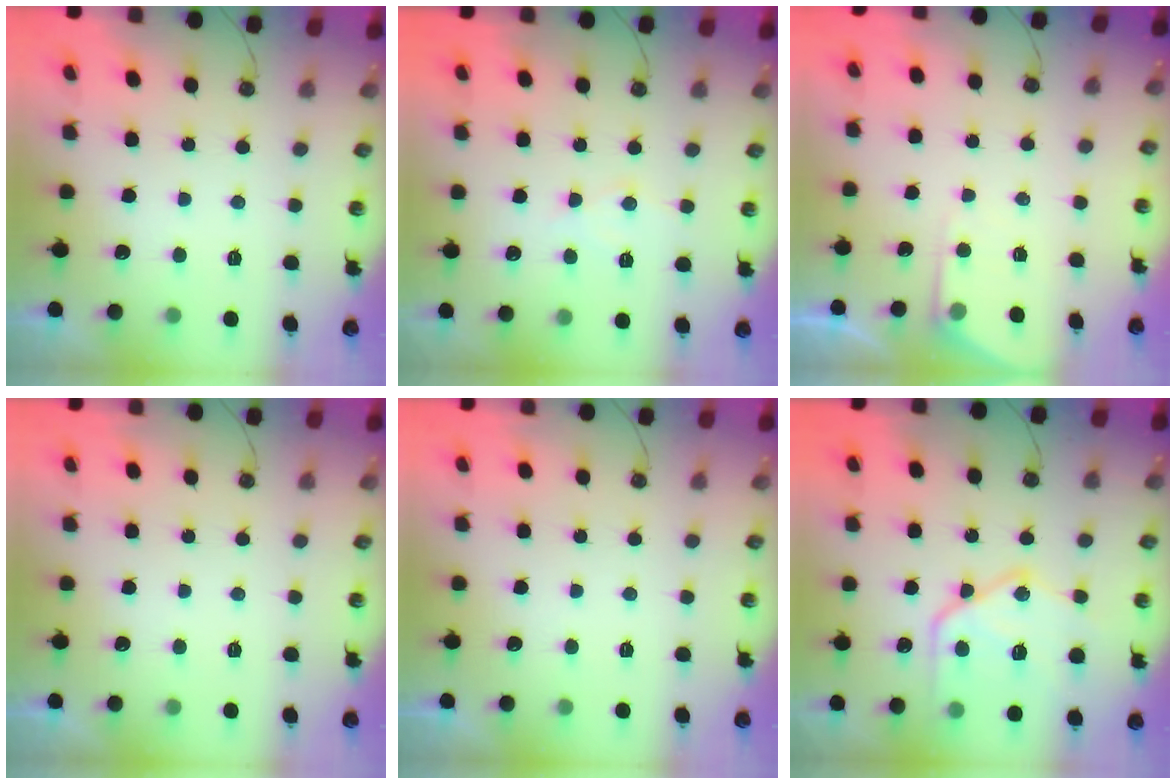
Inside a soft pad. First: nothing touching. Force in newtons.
{"total": 5.9, "press": 5.8, "slide": 0.6}
{"total": 4.6, "press": 4.6, "slide": 0.5}
{"total": 0.0}
{"total": 0.0}
{"total": 19.0, "press": 18.9, "slide": 1.9}